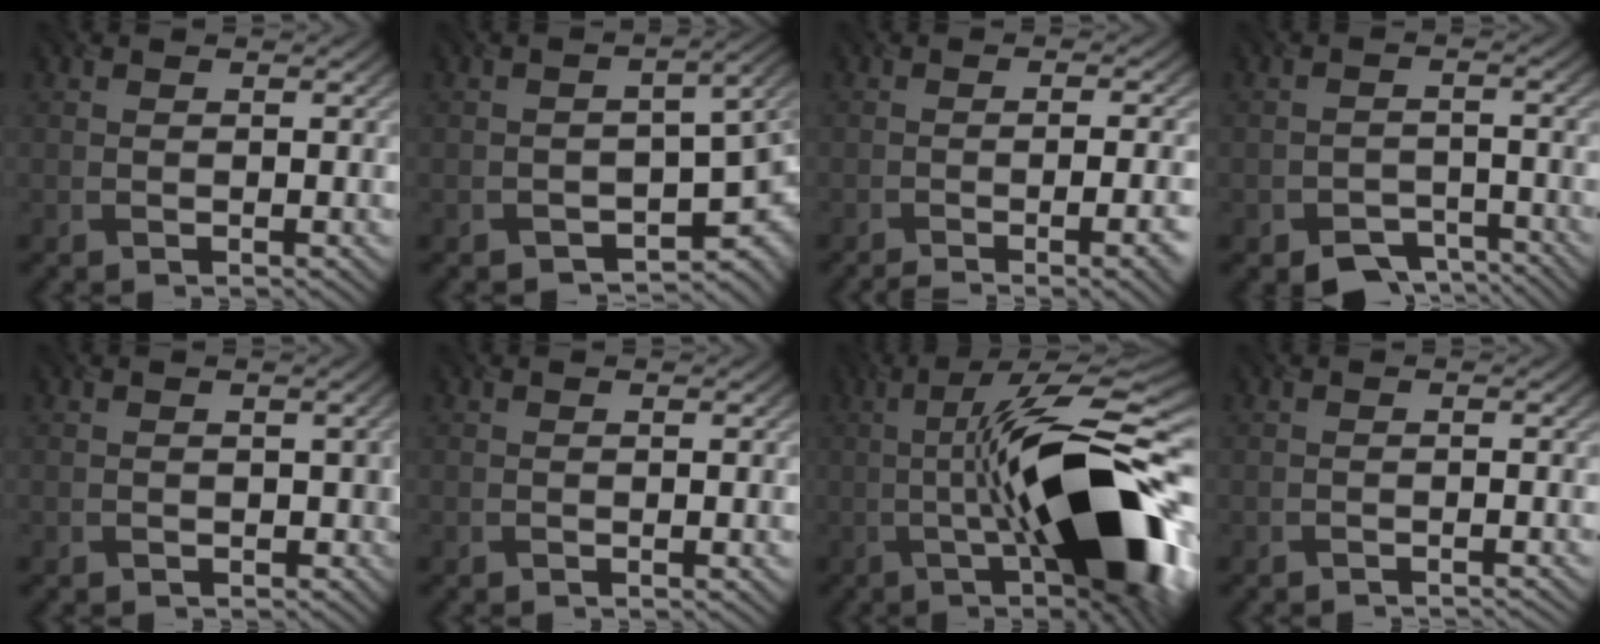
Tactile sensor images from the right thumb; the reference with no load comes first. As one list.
[{"total": 8.0, "force": [-3.2, 4.8, 5.6], "torque": [-0.057, -0.028, -0.039]}, {"total": 8.3, "force": [-3.8, 2.1, 7.0], "torque": [-0.094, -0.001, -0.052]}, {"total": 4.8, "force": [-3.6, 2.5, 2.0], "torque": [-0.030, -0.009, -0.060]}, {"total": 1.5, "force": [-0.7, 1.2, 0.6], "torque": [-0.012, -0.006, -0.008]}, {"total": 0.7, "force": [-0.4, 0.1, 0.6], "torque": [-0.008, 0.002, -0.006]}, {"total": 18.5, "force": [-2.6, 4.7, 17.7], "torque": [-0.257, 0.023, -0.035]}, {"total": 1.5, "force": [-1.3, 0.1, 0.7], "torque": [-0.004, 0.004, -0.025]}]